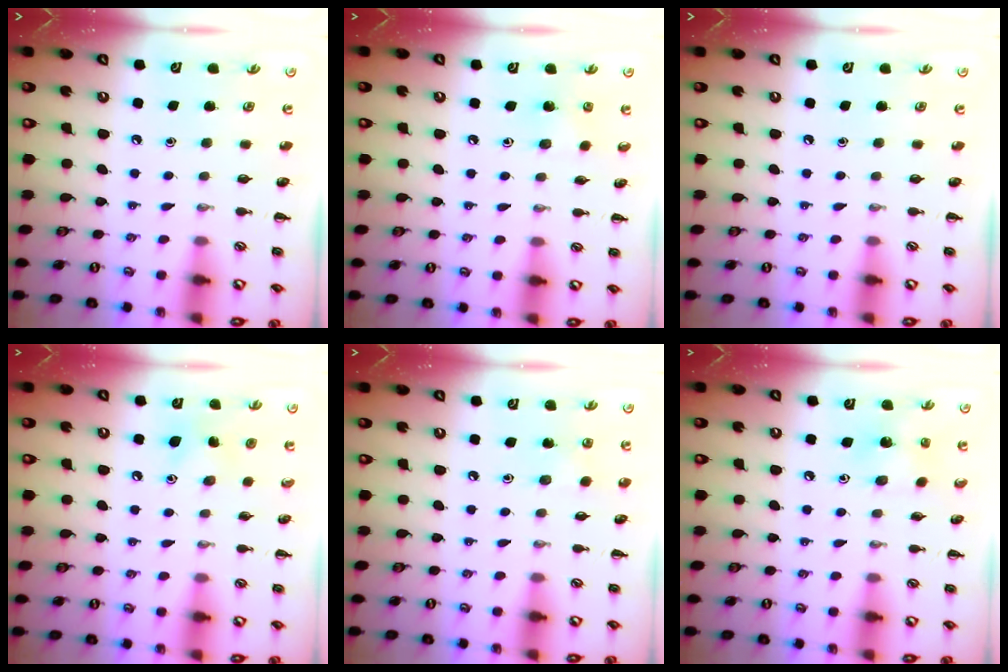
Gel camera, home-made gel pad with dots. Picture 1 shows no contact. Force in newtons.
{"total": 3.7, "press": 3.5, "slide": 1.0}
{"total": 0.0}
{"total": 5.3, "press": 4.9, "slide": 2.0}
{"total": 2.6, "press": 2.5, "slide": 0.9}
{"total": 3.3, "press": 3.2, "slide": 0.6}